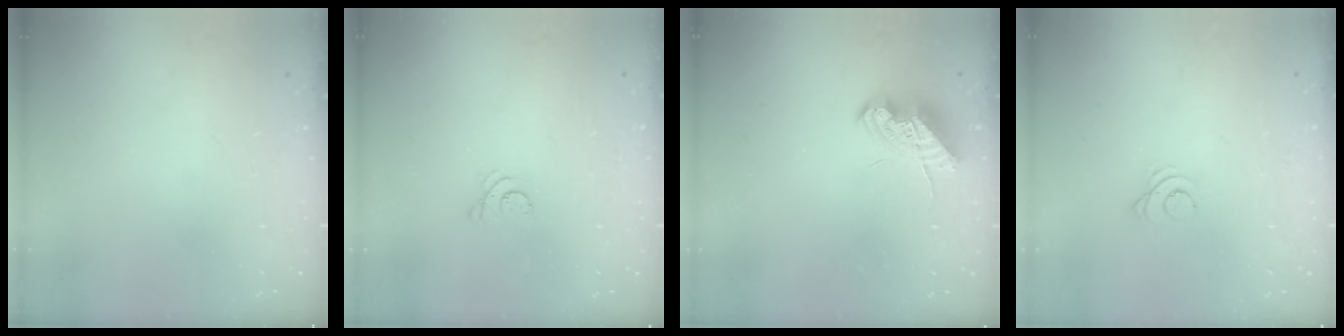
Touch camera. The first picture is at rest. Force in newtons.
{"total": 3.7, "press": 3.7, "slide": 0.5}
{"total": 10.7, "press": 10.6, "slide": 1.6}
{"total": 2.4, "press": 2.4, "slide": 0.2}